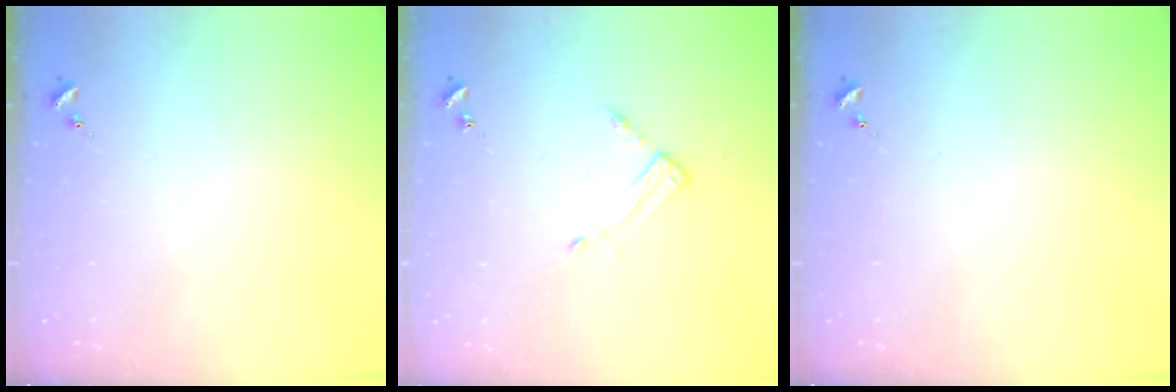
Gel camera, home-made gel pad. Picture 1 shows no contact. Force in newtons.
{"total": 4.6, "press": 4.6, "slide": 0.4}
{"total": 0.0}